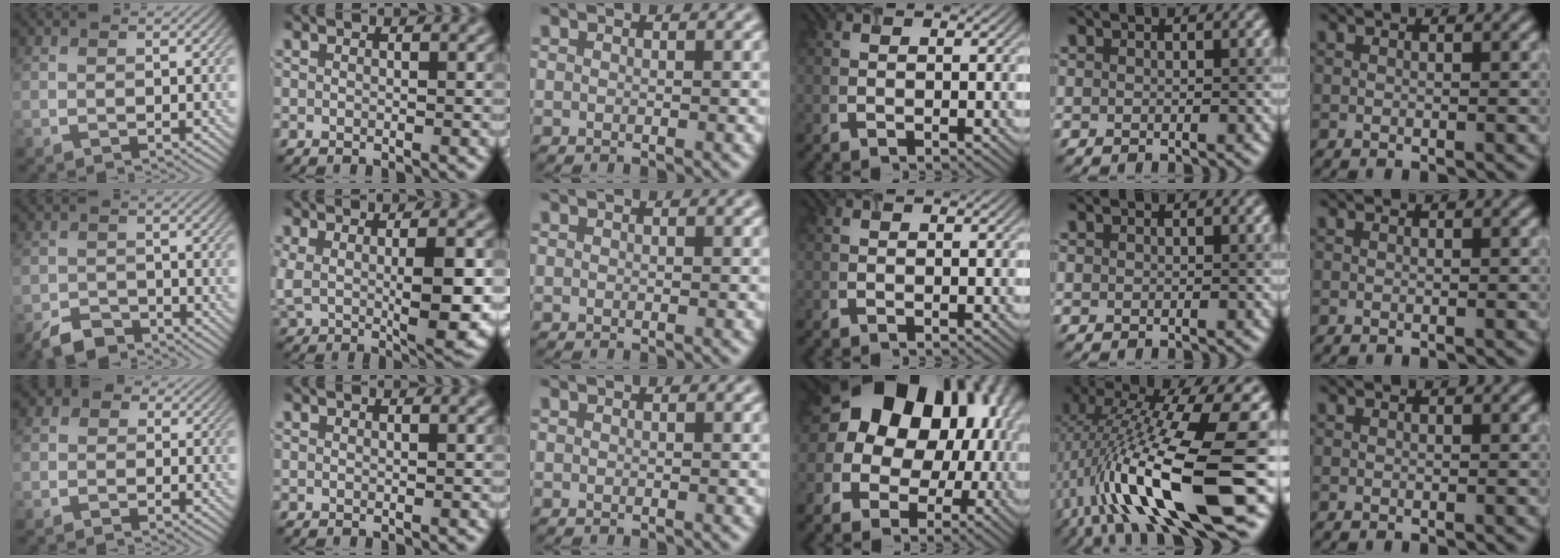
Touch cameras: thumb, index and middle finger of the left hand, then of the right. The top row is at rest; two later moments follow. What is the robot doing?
{"motion": "open", "object": "airpods case & airpods"}